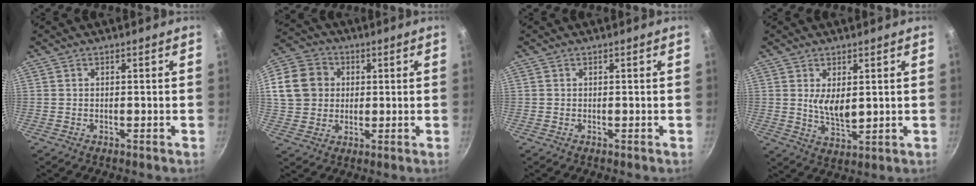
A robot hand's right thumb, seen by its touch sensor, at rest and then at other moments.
{"total": 16.6, "force": [3.2, 14.2, 8.0], "torque": [-0.158, 0.027, 0.052]}
{"total": 0.0}
{"total": 5.8, "force": [1.3, 2.9, 4.8], "torque": [-0.074, -0.020, 0.032]}